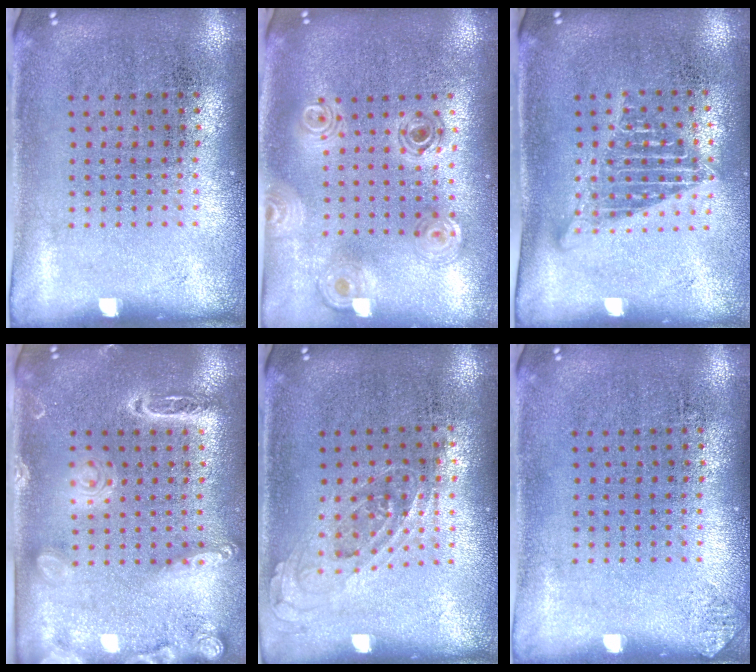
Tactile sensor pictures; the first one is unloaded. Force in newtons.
{"total": 1.0, "press": 1.0, "slide": 0.2}
{"total": 1.6, "press": 1.3, "slide": 0.9}
{"total": 2.1, "press": 1.9, "slide": 0.9}
{"total": 0.7, "press": 0.6, "slide": 0.3}
{"total": 0.5, "press": 0.5, "slide": 0.0}